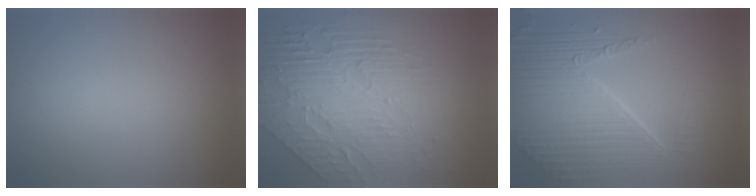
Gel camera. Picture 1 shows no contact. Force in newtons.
{"total": 8.4, "press": 5.6, "slide": 6.3}
{"total": 8.3, "press": 5.6, "slide": 6.1}